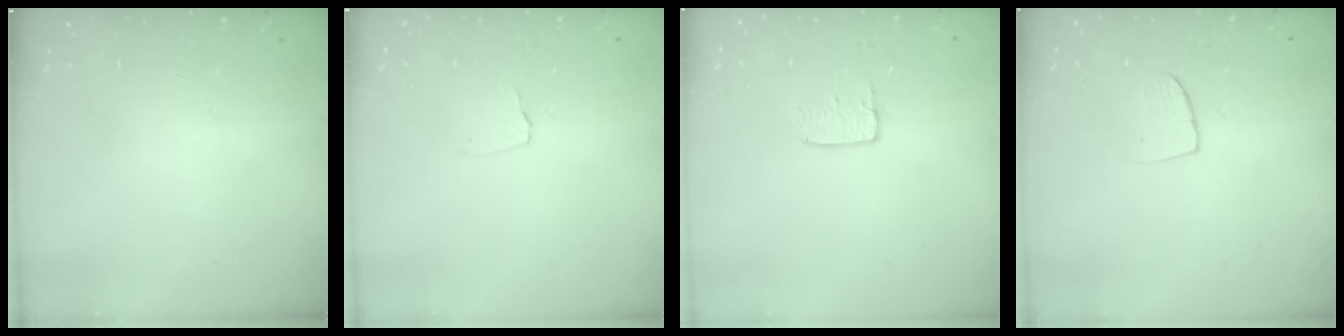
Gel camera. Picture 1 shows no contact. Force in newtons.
{"total": 2.7, "press": 2.7, "slide": 0.3}
{"total": 4.3, "press": 4.3, "slide": 0.3}
{"total": 4.2, "press": 4.2, "slide": 0.3}